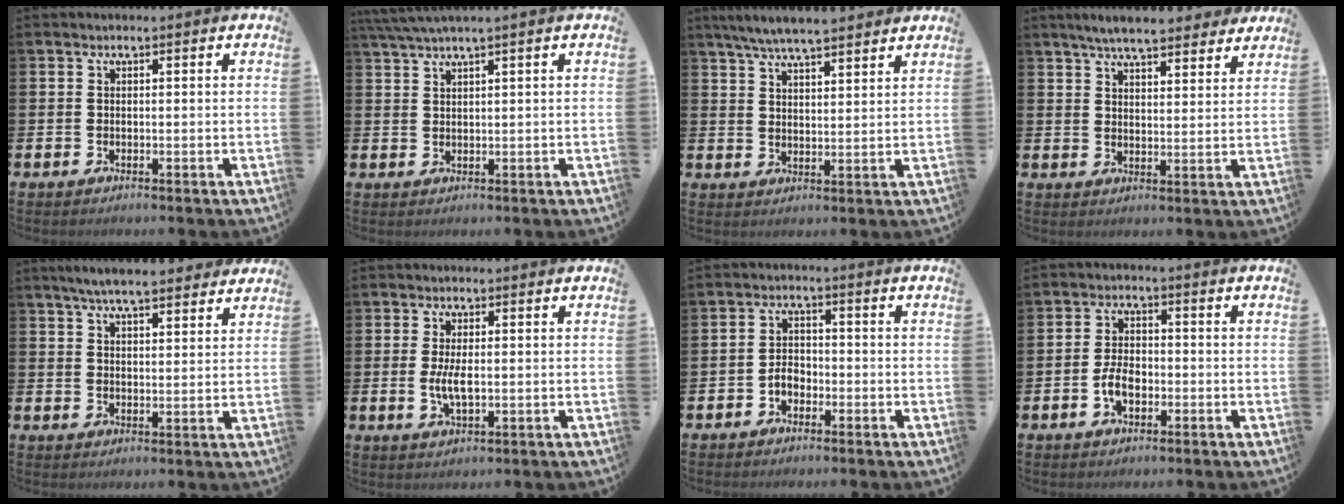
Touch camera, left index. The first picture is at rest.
{"total": 2.8, "force": [2.2, -0.4, 1.7], "torque": [-0.039, 0.000, 0.041]}
{"total": 6.1, "force": [5.8, 0.4, 1.9], "torque": [-0.055, -0.020, 0.105]}
{"total": 6.5, "force": [6.1, 1.0, 1.9], "torque": [-0.040, -0.030, 0.107]}
{"total": 5.8, "force": [5.5, 0.8, 1.8], "torque": [-0.044, -0.019, 0.098]}
{"total": 3.6, "force": [0.1, 1.4, 3.3], "torque": [-0.057, 0.001, -0.002]}
{"total": 2.3, "force": [-1.4, 1.6, 1.1], "torque": [-0.017, 0.005, -0.031]}
{"total": 4.0, "force": [-1.3, 2.3, 3.0], "torque": [-0.047, 0.005, -0.025]}